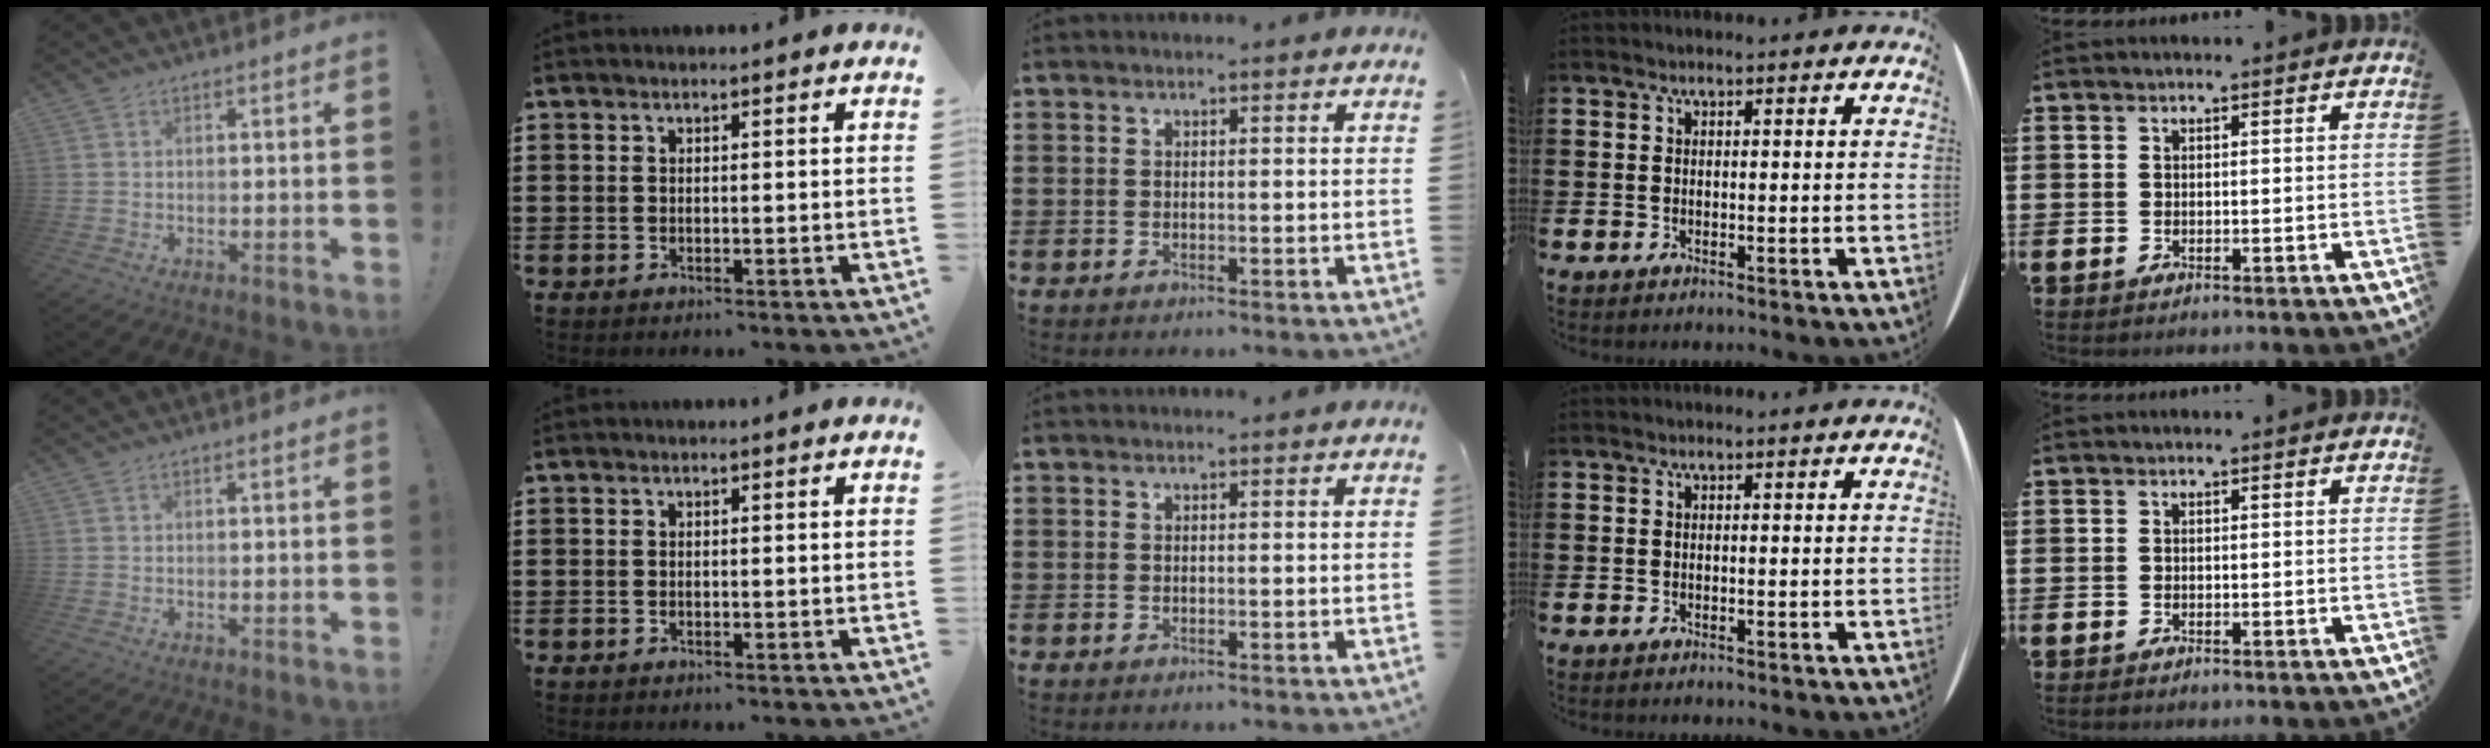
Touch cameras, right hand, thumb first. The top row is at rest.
{}